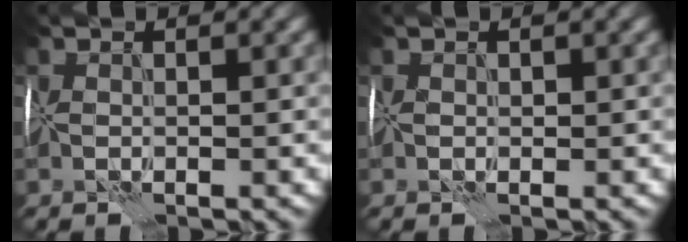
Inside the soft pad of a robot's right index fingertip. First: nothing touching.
{"total": 0.0}